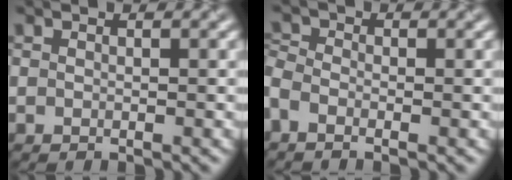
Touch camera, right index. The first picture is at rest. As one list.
[{"total": 2.1, "force": [-1.2, 1.1, 1.3], "torque": [-0.042, -0.006, -0.032]}]